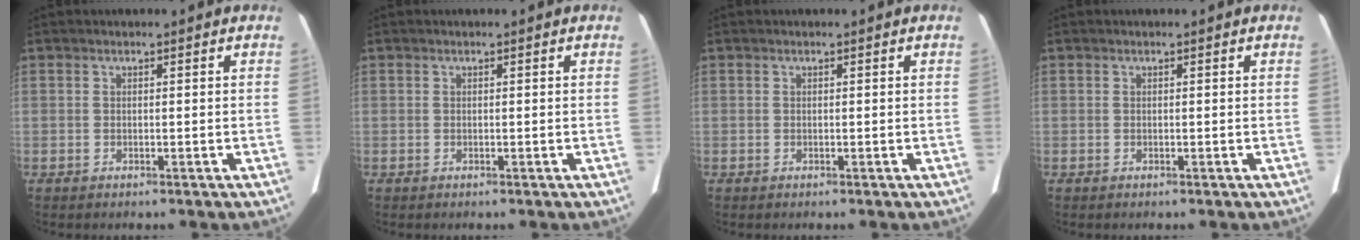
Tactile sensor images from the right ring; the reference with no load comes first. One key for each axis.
{"total": 0.0}
{"total": 0.0}
{"total": 0.0}